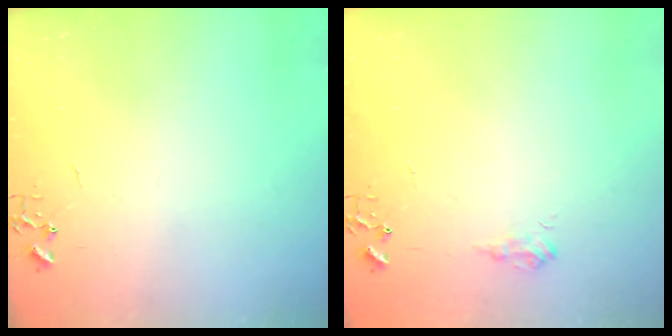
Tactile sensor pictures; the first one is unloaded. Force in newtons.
{"total": 7.3, "press": 7.3, "slide": 0.8}